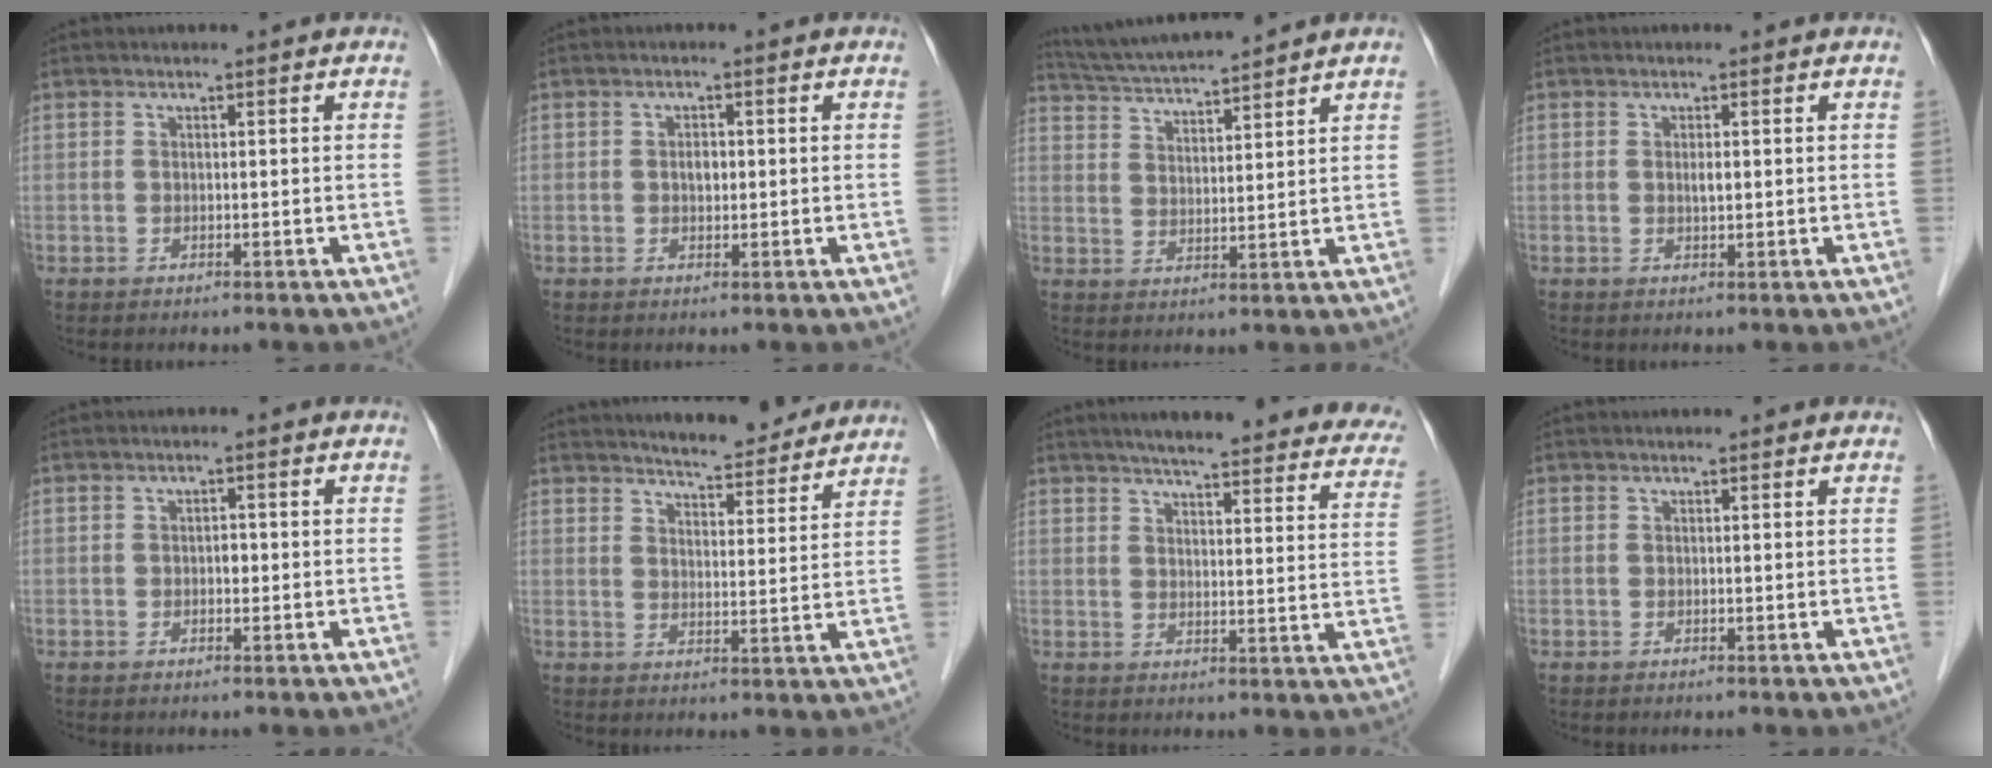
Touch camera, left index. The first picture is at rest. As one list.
[{"total": 1.5, "force": [-0.5, 0.9, 1.0], "torque": [-0.017, -0.004, -0.008]}, {"total": 10.0, "force": [9.3, -0.6, 3.7], "torque": [-0.073, 0.017, 0.159]}, {"total": 1.0, "force": [-0.3, 0.3, 0.9], "torque": [-0.016, -0.007, -0.005]}, {"total": 1.3, "force": [-0.7, 0.7, 0.7], "torque": [-0.010, -0.003, -0.012]}, {"total": 10.7, "force": [10.0, 1.7, 3.2], "torque": [-0.041, -0.011, 0.128]}, {"total": 26.7, "force": [23.6, 4.0, 12.0], "torque": [-0.154, -0.044, 0.264]}, {"total": 0.8, "force": [0.8, 0.2, 0.1], "torque": [-0.011, 0.001, 0.006]}]